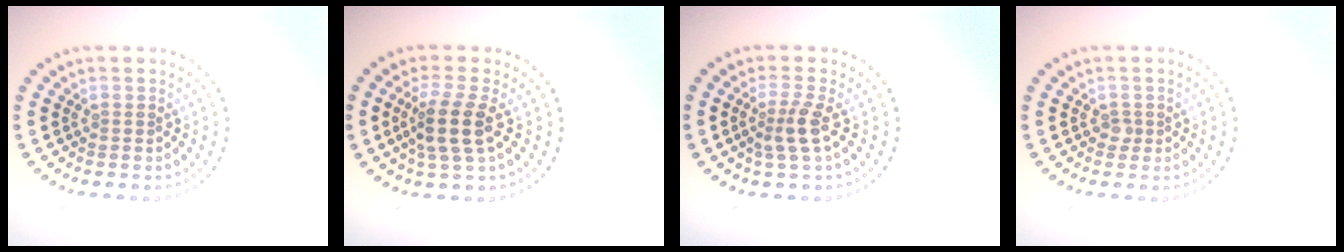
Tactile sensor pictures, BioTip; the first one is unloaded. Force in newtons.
{"total": 3.4, "press": 2.8, "slide": 1.9}
{"total": 2.2, "press": 1.8, "slide": 1.4}
{"total": 0.8, "press": 0.6, "slide": 0.5}